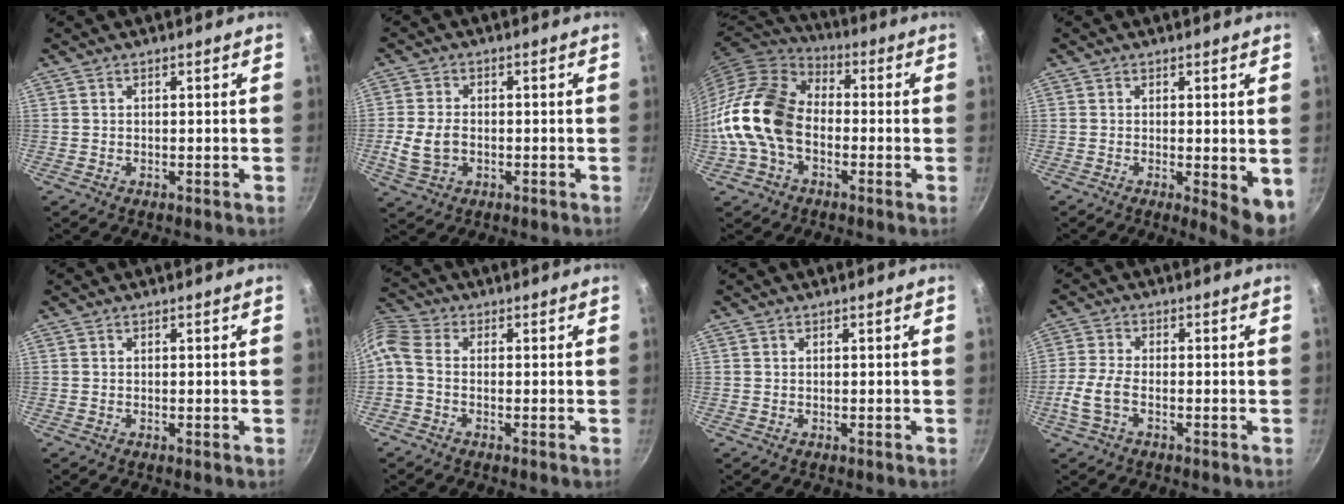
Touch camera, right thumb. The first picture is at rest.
{"total": 6.6, "force": [-1.2, 4.5, 4.6], "torque": [-0.092, 0.009, -0.021]}
{"total": 15.3, "force": [-2.9, 10.7, 10.6], "torque": [-0.172, 0.037, -0.073]}
{"total": 5.5, "force": [-0.5, 1.8, 5.2], "torque": [-0.065, -0.012, -0.005]}
{"total": 0.0}
{"total": 8.0, "force": [-0.9, 5.6, 5.7], "torque": [-0.139, 0.024, -0.038]}
{"total": 0.0}
{"total": 5.7, "force": [-2.1, 2.6, 4.6], "torque": [-0.110, 0.013, -0.051]}